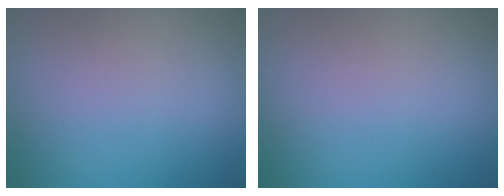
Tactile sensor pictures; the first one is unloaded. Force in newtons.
{"total": 0.0}